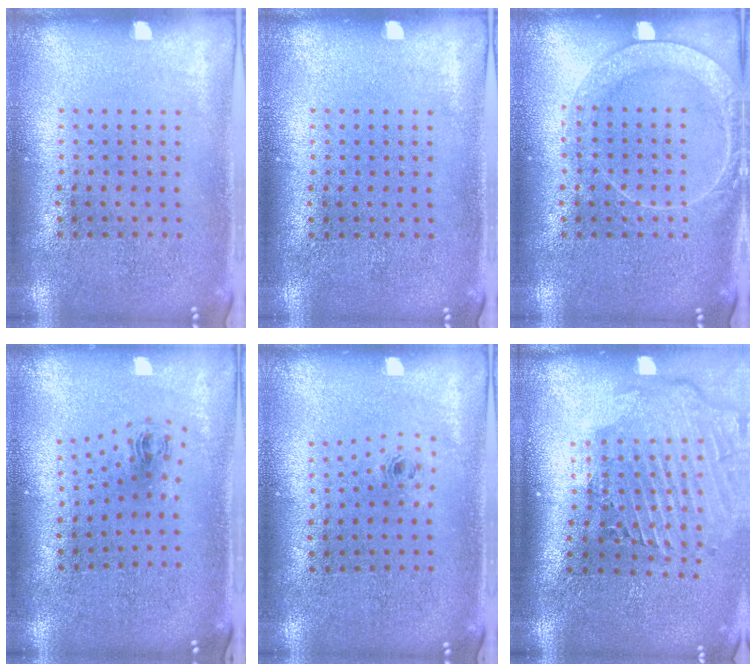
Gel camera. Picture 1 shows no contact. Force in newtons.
{"total": 0.0}
{"total": 2.3, "press": 2.3, "slide": 0.3}
{"total": 0.8, "press": 0.4, "slide": 0.7}
{"total": 0.7, "press": 0.3, "slide": 0.6}
{"total": 2.8, "press": 2.2, "slide": 1.8}